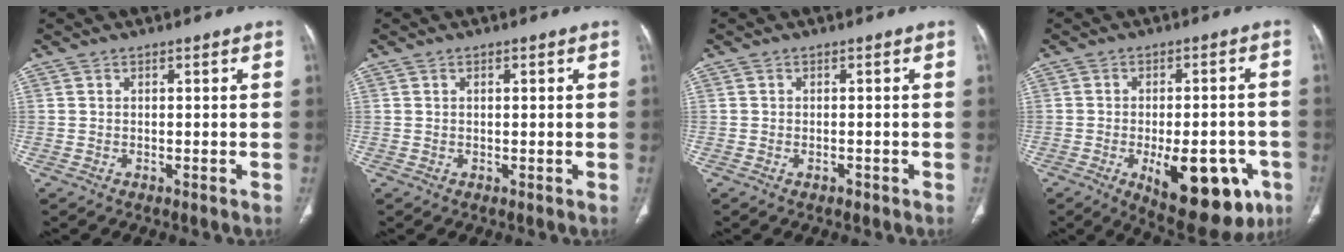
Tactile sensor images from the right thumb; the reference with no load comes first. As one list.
[{"total": 0.7, "force": [0.3, 0.2, 0.6], "torque": [-0.013, 0.004, 0.006]}, {"total": 0.9, "force": [-0.5, 0.6, 0.5], "torque": [-0.010, 0.006, -0.005]}, {"total": 18.1, "force": [-7.0, 8.2, 14.5], "torque": [-0.147, 0.012, -0.076]}]